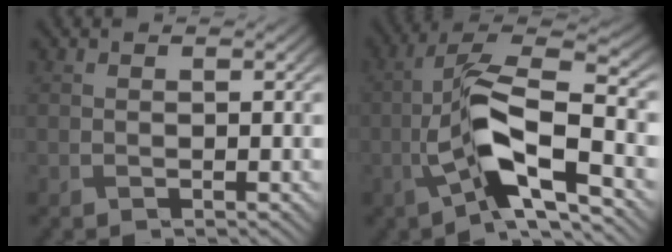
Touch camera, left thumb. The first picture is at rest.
{"total": 10.9, "force": [-4.5, 3.4, 9.3], "torque": [-0.176, 0.010, -0.092]}